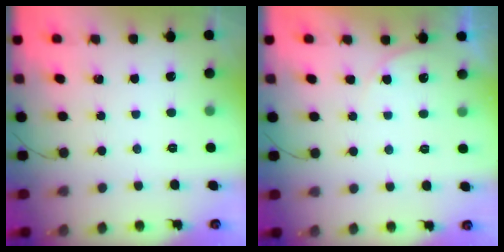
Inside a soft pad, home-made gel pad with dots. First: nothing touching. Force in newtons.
{"total": 3.8, "press": 3.8, "slide": 0.3}